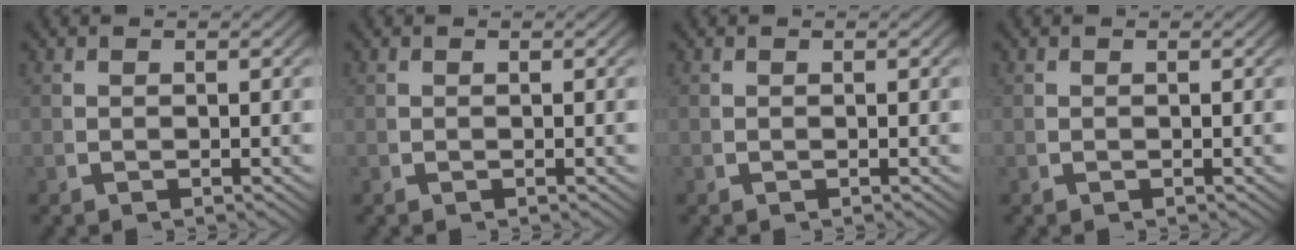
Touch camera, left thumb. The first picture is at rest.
{"total": 0.0}
{"total": 0.0}
{"total": 0.0}